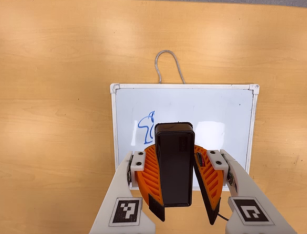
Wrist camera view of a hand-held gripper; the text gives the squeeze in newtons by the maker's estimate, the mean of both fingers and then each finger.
{"total": 10.2, "left": 10.2, "right": 10.1}